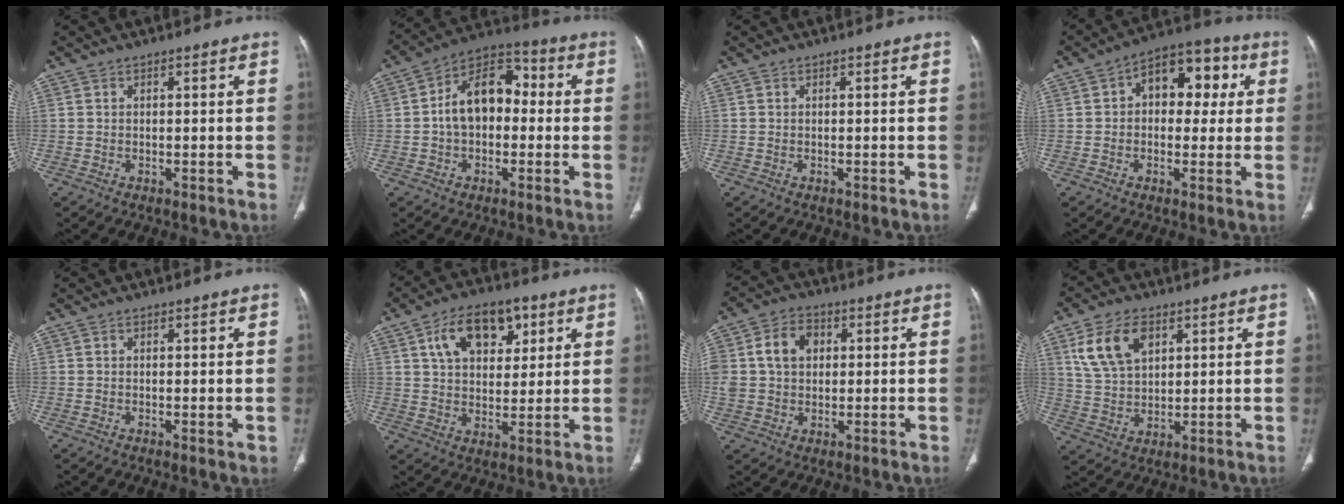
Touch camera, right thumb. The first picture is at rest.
{"total": 12.8, "force": [0.1, 8.7, 9.4], "torque": [-0.130, 0.038, -0.013]}
{"total": 0.0}
{"total": 12.1, "force": [2.5, 8.0, 8.6], "torque": [-0.069, 0.028, 0.026]}
{"total": 1.0, "force": [0.1, 0.3, 0.9], "torque": [-0.019, -0.006, 0.001]}
{"total": 13.3, "force": [5.7, 8.1, 8.8], "torque": [-0.107, -0.009, 0.096]}
{"total": 10.6, "force": [2.2, 8.2, 6.3], "torque": [-0.114, 0.009, 0.042]}
{"total": 10.6, "force": [4.6, 6.5, 6.9], "torque": [-0.117, -0.009, 0.095]}